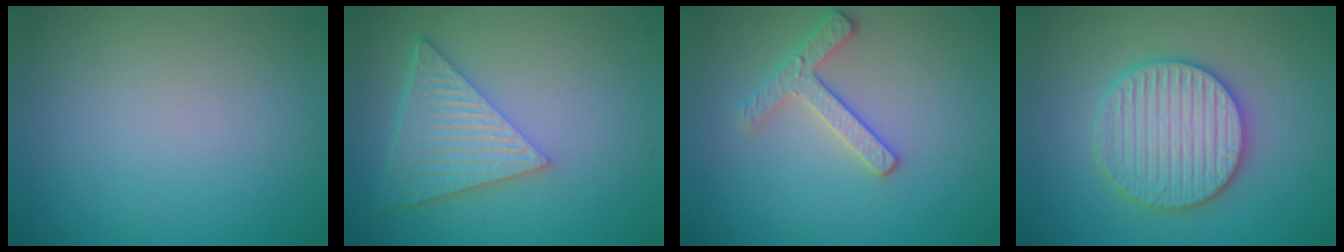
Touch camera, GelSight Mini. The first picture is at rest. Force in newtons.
{"total": 6.1, "press": 4.5, "slide": 4.0}
{"total": 2.5, "press": 2.5, "slide": 0.3}
{"total": 5.2, "press": 5.1, "slide": 1.1}